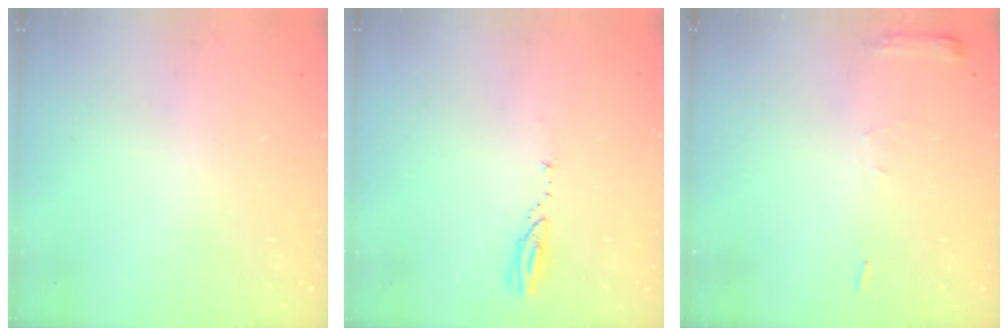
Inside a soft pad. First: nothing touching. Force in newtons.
{"total": 3.1, "press": 3.1, "slide": 0.2}
{"total": 4.9, "press": 4.9, "slide": 0.7}